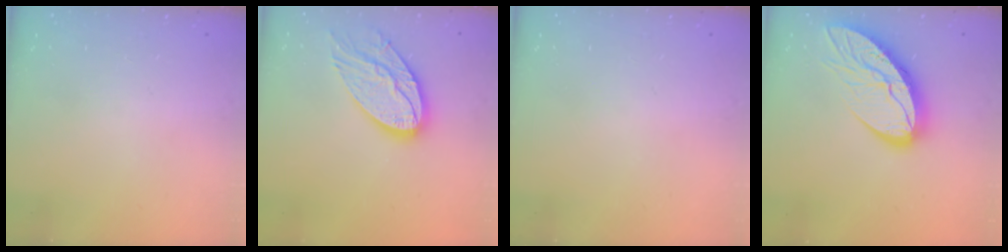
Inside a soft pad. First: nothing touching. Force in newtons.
{"total": 17.1, "press": 17.0, "slide": 1.4}
{"total": 0.0}
{"total": 15.0, "press": 15.0, "slide": 1.5}